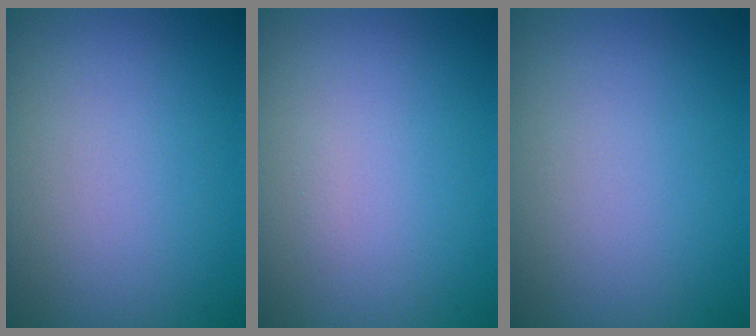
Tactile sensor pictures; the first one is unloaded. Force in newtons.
{"total": 0.0}
{"total": 0.0}